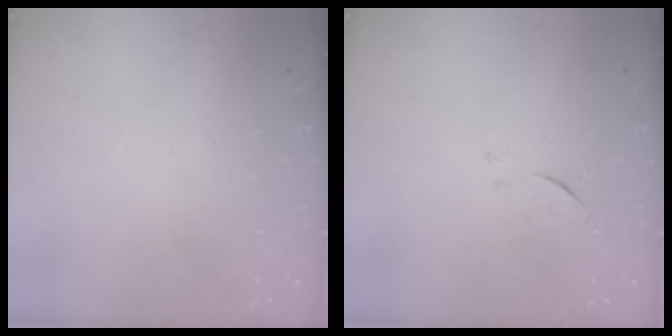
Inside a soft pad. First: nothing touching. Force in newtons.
{"total": 5.8, "press": 5.8, "slide": 0.5}